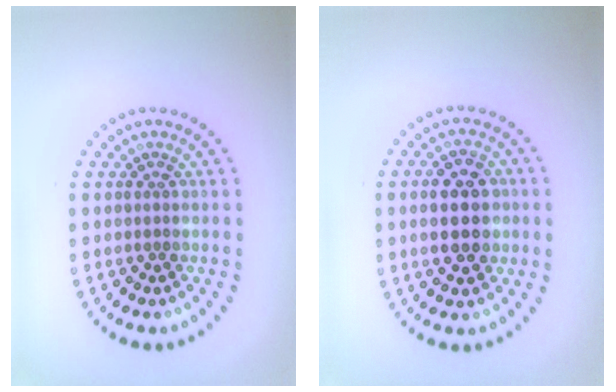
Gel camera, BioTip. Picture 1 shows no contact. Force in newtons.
{"total": 5.3, "press": 5.3, "slide": 0.2}